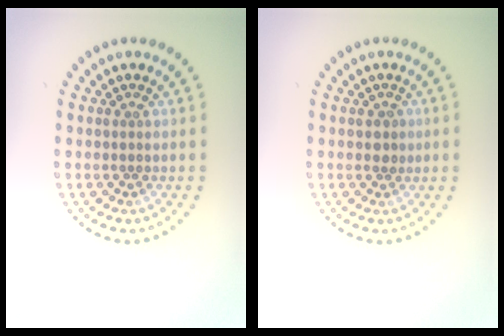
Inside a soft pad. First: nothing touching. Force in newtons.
{"total": 1.1, "press": 1.0, "slide": 0.3}